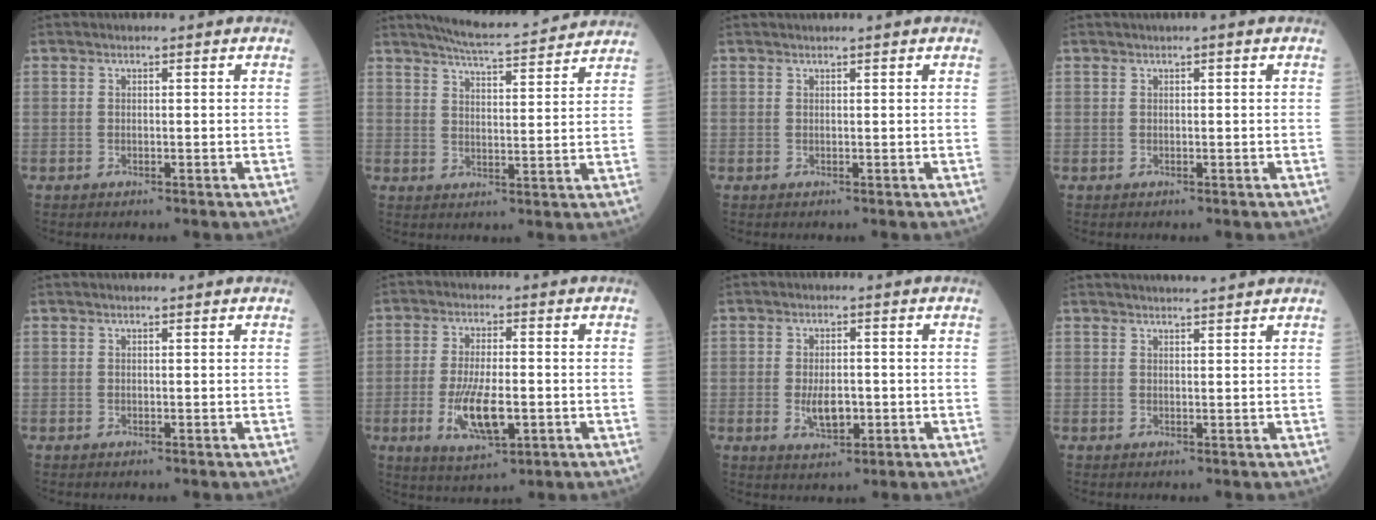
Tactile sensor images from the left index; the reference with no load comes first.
{"total": 13.4, "force": [12.6, 0.7, 4.6], "torque": [-0.077, 0.016, 0.166]}
{"total": 1.1, "force": [0.9, -0.2, 0.5], "torque": [-0.005, 0.014, 0.021]}
{"total": 0.6, "force": [0.3, 0.0, 0.6], "torque": [-0.008, 0.003, 0.004]}
{"total": 1.1, "force": [-1.0, -0.2, -0.4], "torque": [0.006, 0.006, -0.012]}
{"total": 8.7, "force": [-2.4, 2.8, 7.9], "torque": [-0.159, -0.014, -0.036]}
{"total": 4.5, "force": [-1.0, 2.1, 3.8], "torque": [-0.073, -0.005, -0.012]}
{"total": 4.7, "force": [4.4, -0.4, 1.6], "torque": [-0.020, 0.019, 0.055]}